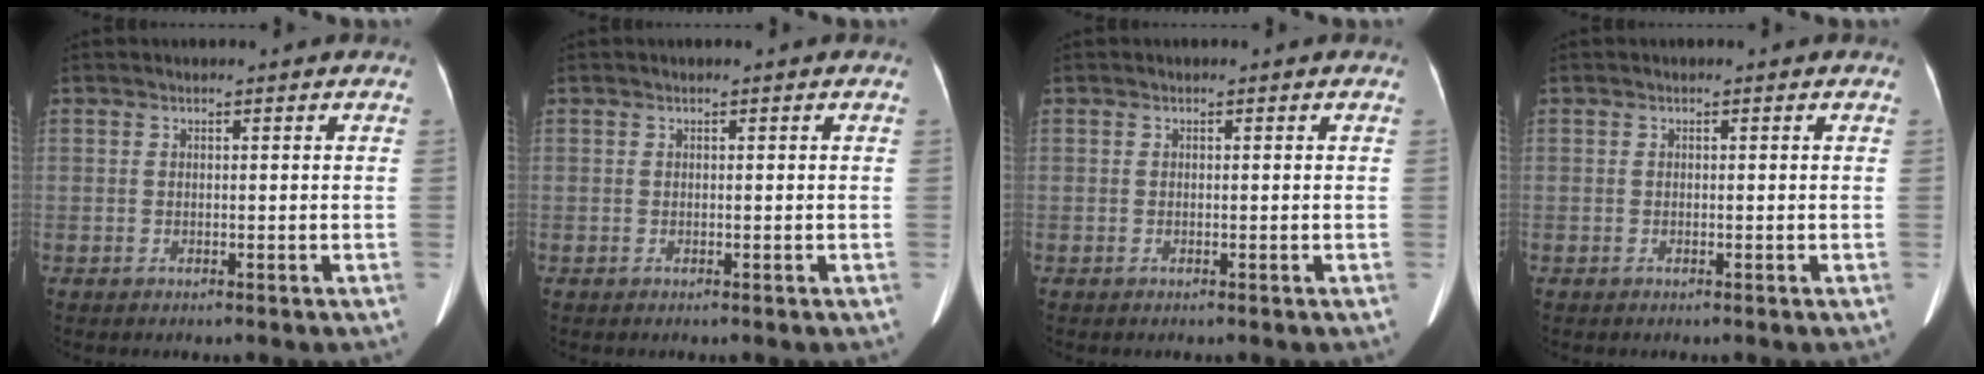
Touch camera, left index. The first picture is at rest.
{"total": 0.0}
{"total": 0.0}
{"total": 0.0}